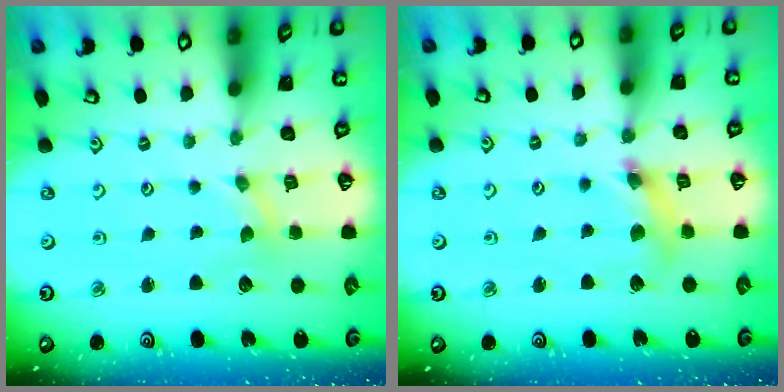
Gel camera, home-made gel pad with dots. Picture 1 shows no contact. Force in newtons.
{"total": 6.8, "press": 6.7, "slide": 0.8}